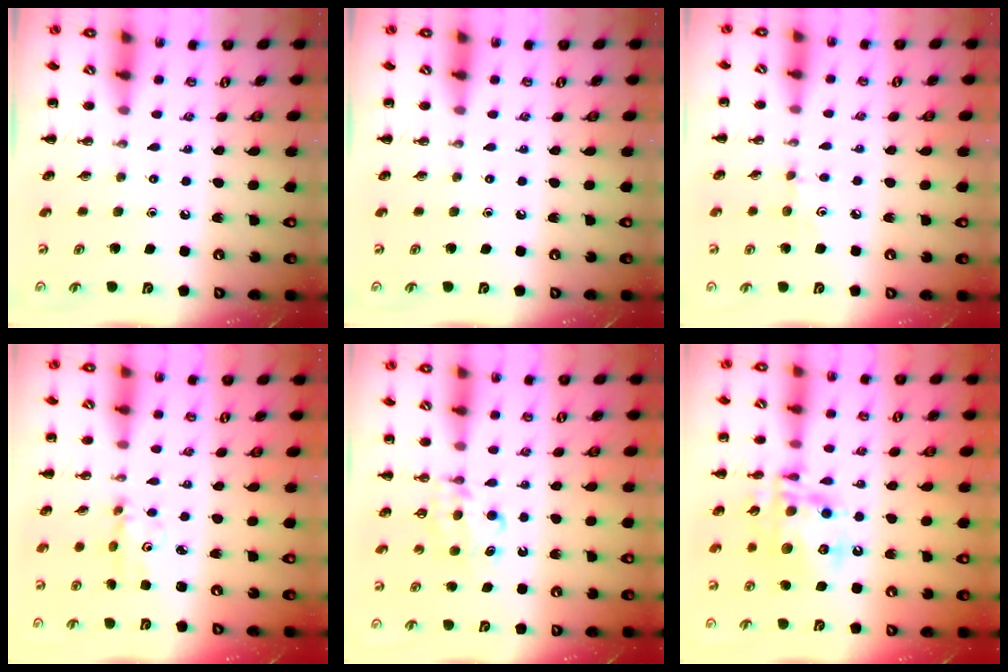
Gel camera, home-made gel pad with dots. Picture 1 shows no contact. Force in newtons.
{"total": 0.0}
{"total": 4.8, "press": 4.6, "slide": 1.3}
{"total": 2.7, "press": 2.7, "slide": 0.3}
{"total": 5.3, "press": 5.1, "slide": 1.4}
{"total": 14.8, "press": 14.6, "slide": 2.8}